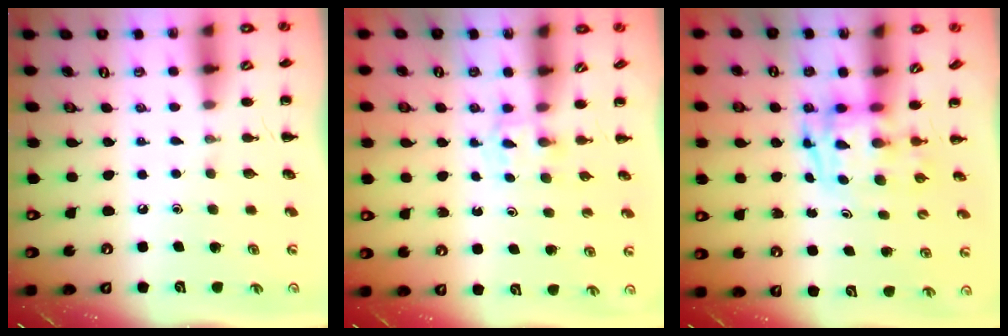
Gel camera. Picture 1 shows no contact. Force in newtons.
{"total": 2.3, "press": 2.1, "slide": 0.9}
{"total": 3.2, "press": 3.1, "slide": 0.6}